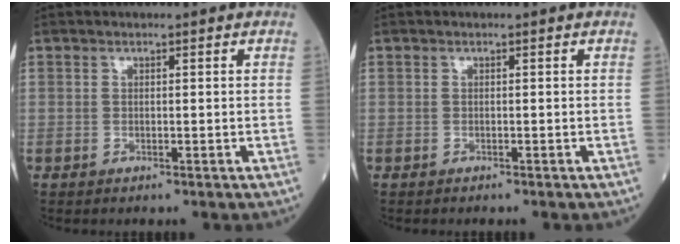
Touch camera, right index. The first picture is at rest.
{"total": 0.0}